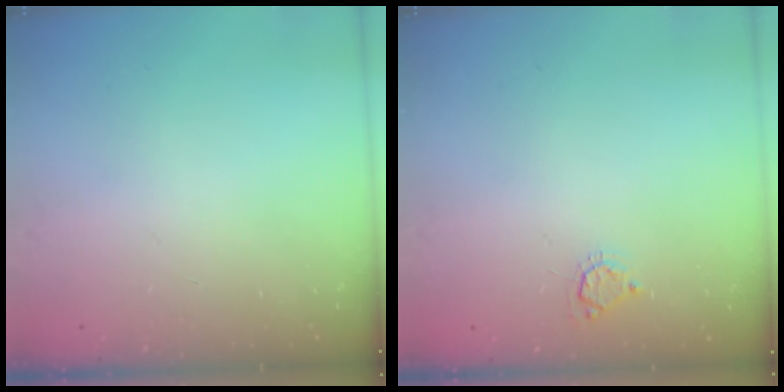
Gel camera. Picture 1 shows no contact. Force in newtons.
{"total": 5.0, "press": 5.0, "slide": 0.4}